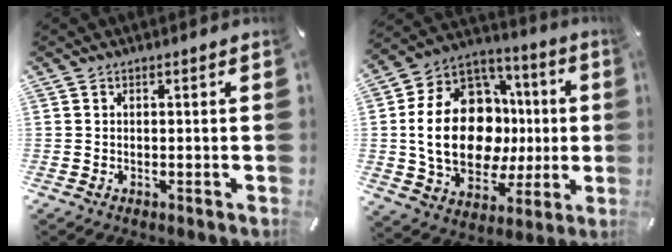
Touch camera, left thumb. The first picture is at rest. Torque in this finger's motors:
{"motor_torque": [1.78, 3.23, 1.59, -1.18, 0.81]}